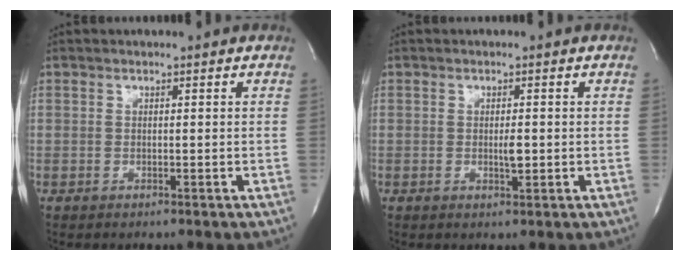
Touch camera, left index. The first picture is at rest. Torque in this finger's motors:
{"motor_torque": [0.38, -0.16, 0.04, 0.02]}